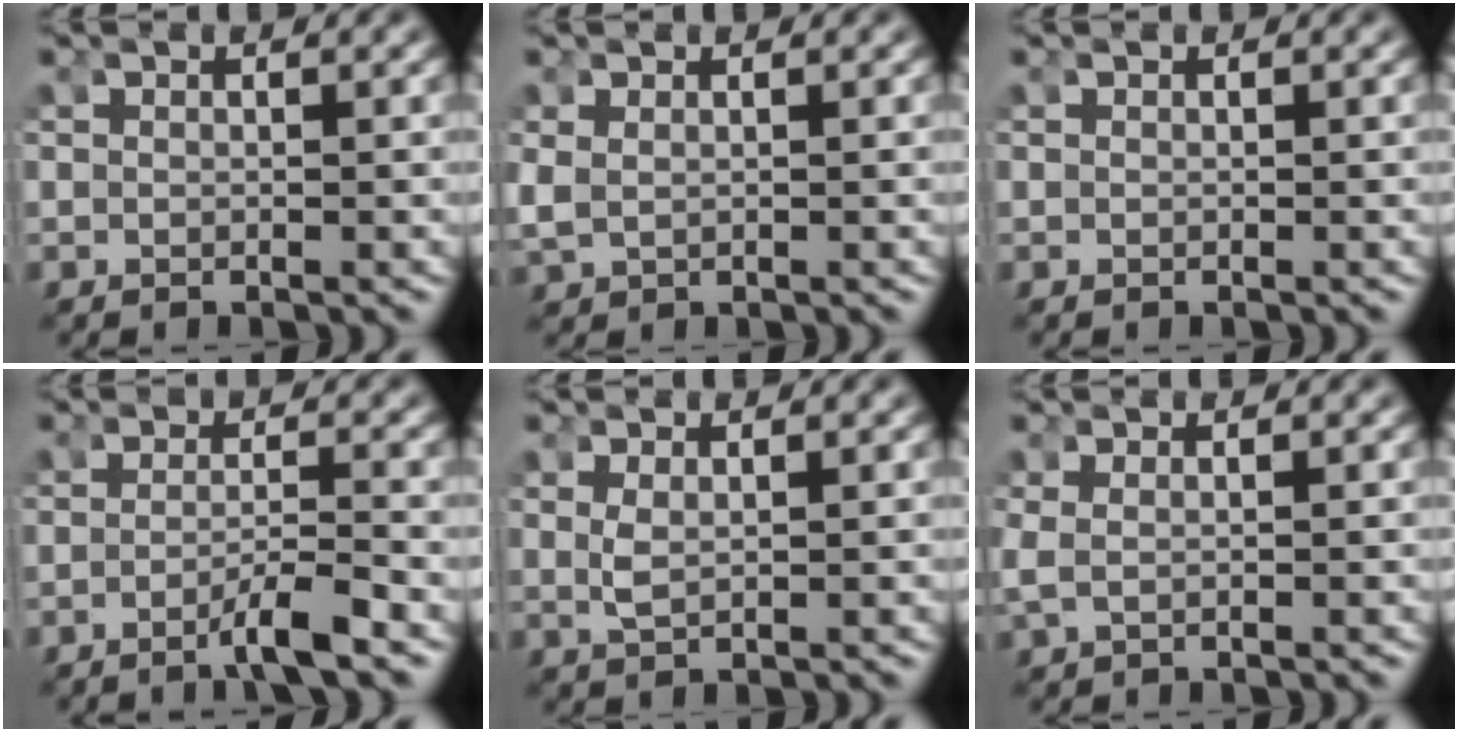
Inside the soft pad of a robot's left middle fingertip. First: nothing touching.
{"total": 1.6, "force": [0.4, 1.2, 1.0], "torque": [-0.039, -0.011, 0.021]}
{"total": 0.0}
{"total": 2.7, "force": [-1.9, -0.2, 2.0], "torque": [-0.036, -0.007, -0.032]}
{"total": 1.4, "force": [0.4, 0.2, 1.3], "torque": [-0.040, -0.014, 0.023]}
{"total": 1.4, "force": [0.2, 0.6, 1.2], "torque": [-0.042, -0.010, 0.016]}